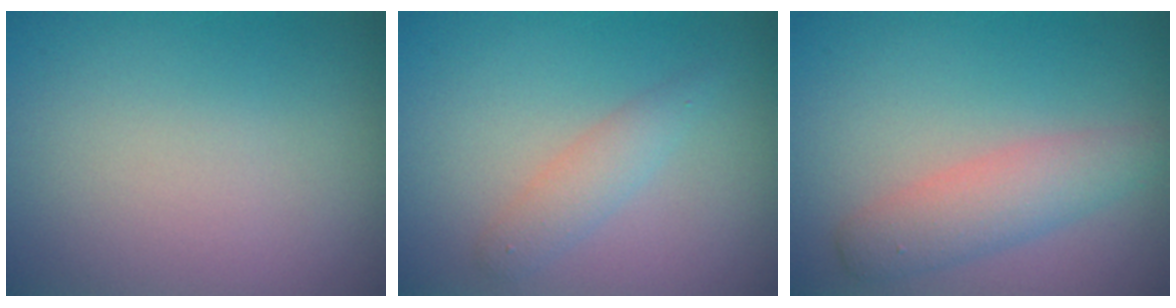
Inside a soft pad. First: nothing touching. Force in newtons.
{"total": 1.9, "press": 1.9, "slide": 0.0}
{"total": 3.3, "press": 3.3, "slide": 0.1}